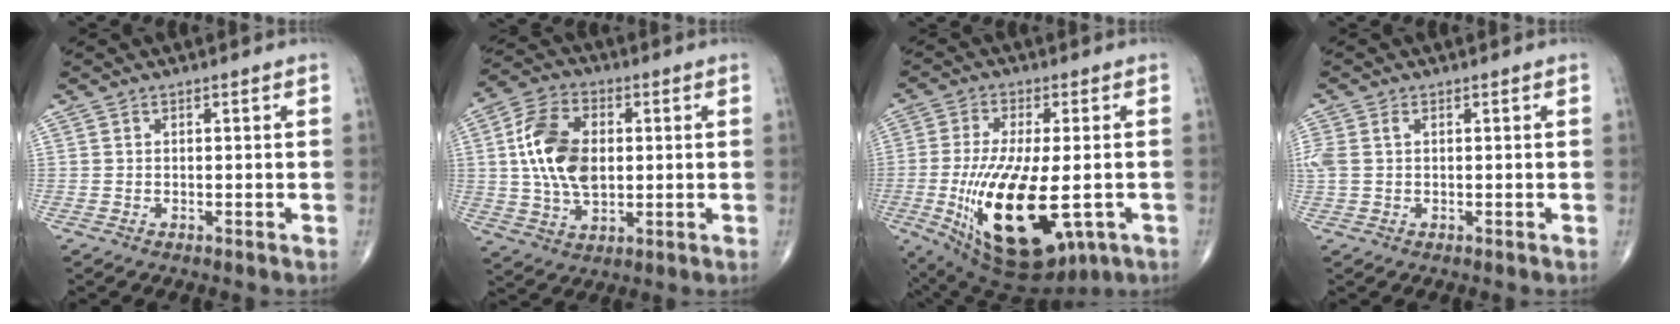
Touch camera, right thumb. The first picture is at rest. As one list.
[{"total": 13.5, "force": [1.3, 8.3, 10.5], "torque": [-0.191, 0.007, 0.023]}, {"total": 21.6, "force": [-5.1, 9.2, 18.8], "torque": [-0.373, -0.028, -0.060]}, {"total": 3.5, "force": [0.6, 2.2, 2.7], "torque": [-0.096, 0.018, 0.015]}]